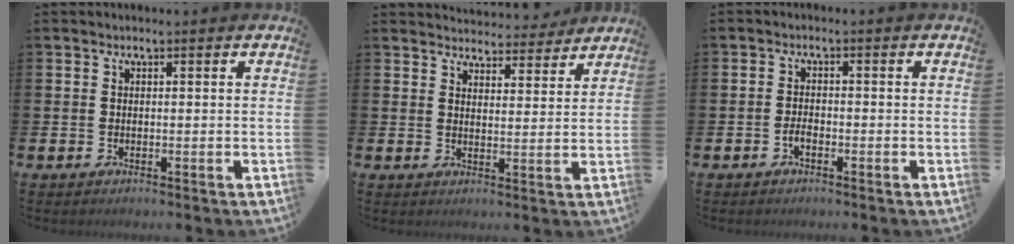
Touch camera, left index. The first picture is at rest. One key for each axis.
{"total": 4.4, "fx": 4.3, "fy": 0.7, "fz": -0.1, "tx": -0.003, "ty": -0.033, "tz": 0.076}
{"total": 1.5, "fx": -0.9, "fy": 0.7, "fz": 1.1, "tx": -0.024, "ty": 0.003, "tz": -0.017}